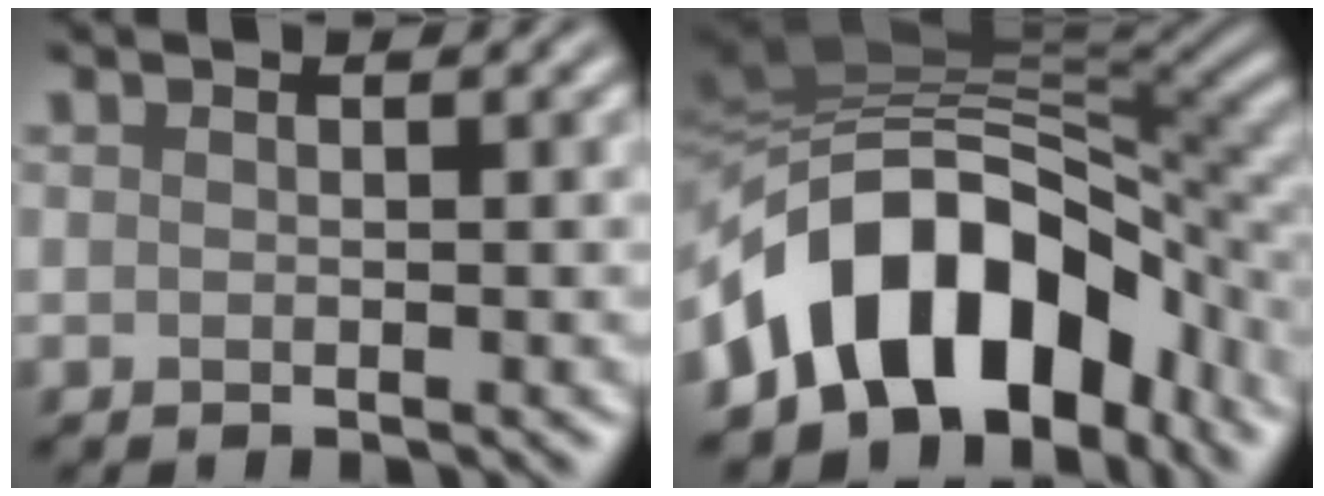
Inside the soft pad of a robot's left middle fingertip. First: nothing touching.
{"total": 13.1, "force": [-5.7, 8.0, 8.7], "torque": [-0.129, 0.020, -0.111]}